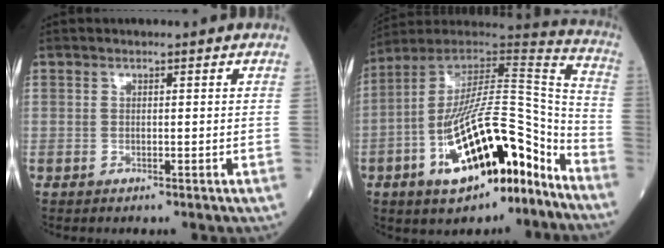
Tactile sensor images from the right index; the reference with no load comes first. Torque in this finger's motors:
{"motor_torque": [1.21, -0.93, 1.06, 0.21]}